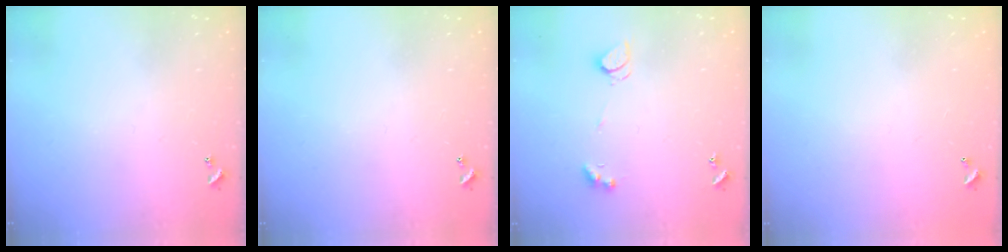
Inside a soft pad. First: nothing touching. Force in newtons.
{"total": 0.0}
{"total": 2.2, "press": 2.2, "slide": 0.4}
{"total": 2.8, "press": 2.8, "slide": 0.1}